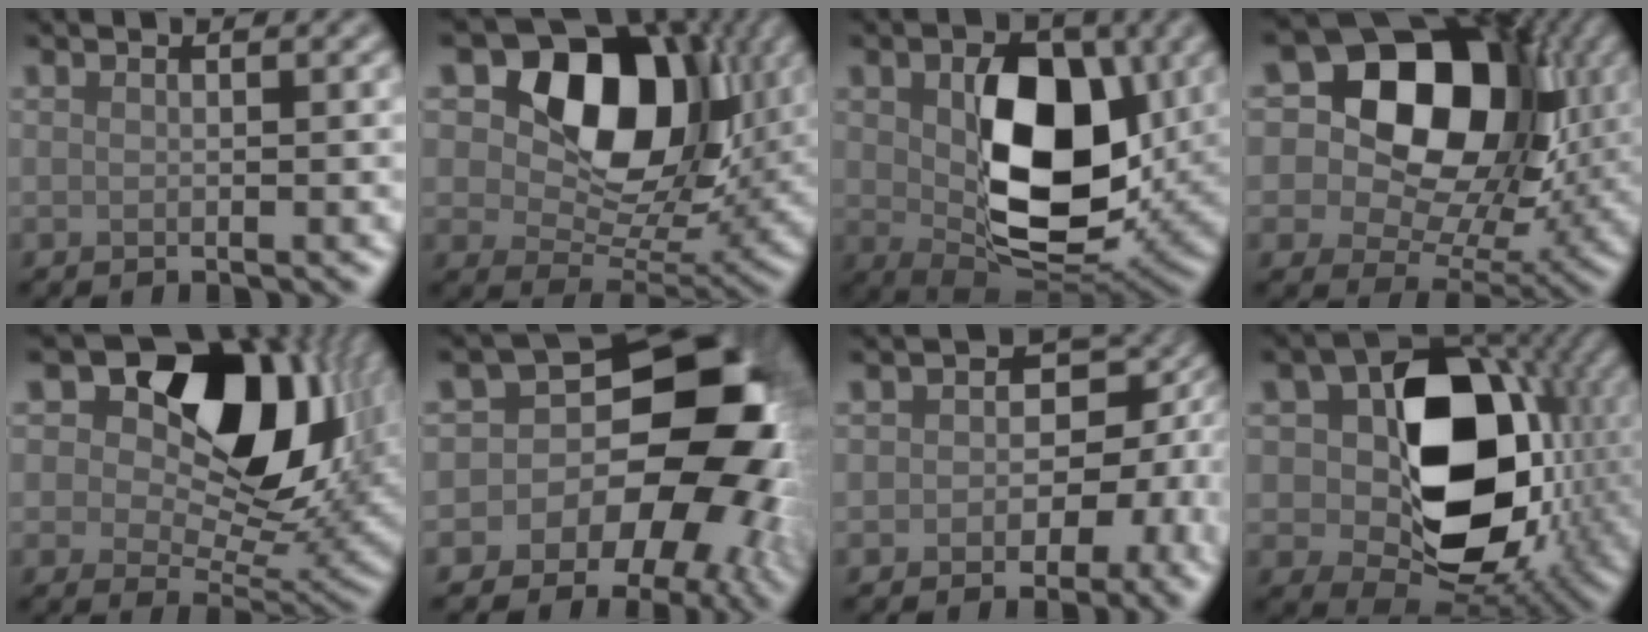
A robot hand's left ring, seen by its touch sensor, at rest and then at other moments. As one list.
[{"total": 13.3, "force": [4.6, 9.1, 8.6], "torque": [-0.125, 0.000, 0.071]}, {"total": 10.9, "force": [0.9, 6.8, 8.4], "torque": [-0.145, -0.017, 0.032]}, {"total": 16.3, "force": [5.2, 11.1, 10.8], "torque": [-0.167, 0.049, 0.078]}, {"total": 15.9, "force": [6.4, 9.3, 11.3], "torque": [-0.166, 0.018, 0.097]}, {"total": 17.1, "force": [-1.2, 12.9, 11.2], "torque": [-0.114, 0.012, -0.047]}, {"total": 10.1, "force": [-1.1, 7.9, 6.2], "torque": [-0.020, -0.005, -0.037]}, {"total": 14.9, "force": [0.6, 10.4, 10.6], "torque": [-0.132, 0.001, 0.008]}]